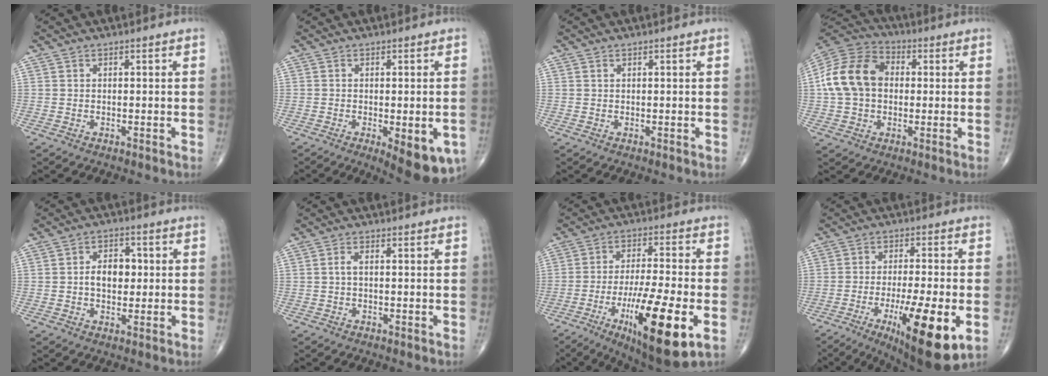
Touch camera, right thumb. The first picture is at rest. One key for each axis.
{"total": 10.5, "fx": -3.9, "fy": 3.8, "fz": 9.0, "tx": -0.107, "ty": -0.008, "tz": -0.046}
{"total": 0.0}
{"total": 15.0, "fx": 1.0, "fy": 11.2, "fz": 9.9, "tx": -0.180, "ty": 0.033, "tz": 0.010}
{"total": 6.3, "fx": 0.2, "fy": 4.3, "fz": 4.7, "tx": -0.058, "ty": 0.011, "tz": -0.001}
{"total": 1.5, "fx": 0.0, "fy": 0.6, "fz": 1.3, "tx": -0.031, "ty": 0.004, "tz": 0.000}
{"total": 19.1, "fx": -6.9, "fy": 4.1, "fz": 17.3, "tx": -0.299, "ty": -0.001, "tz": -0.104}
{"total": 17.2, "fx": -6.0, "fy": 4.0, "fz": 15.7, "tx": -0.235, "ty": -0.008, "tz": -0.081}